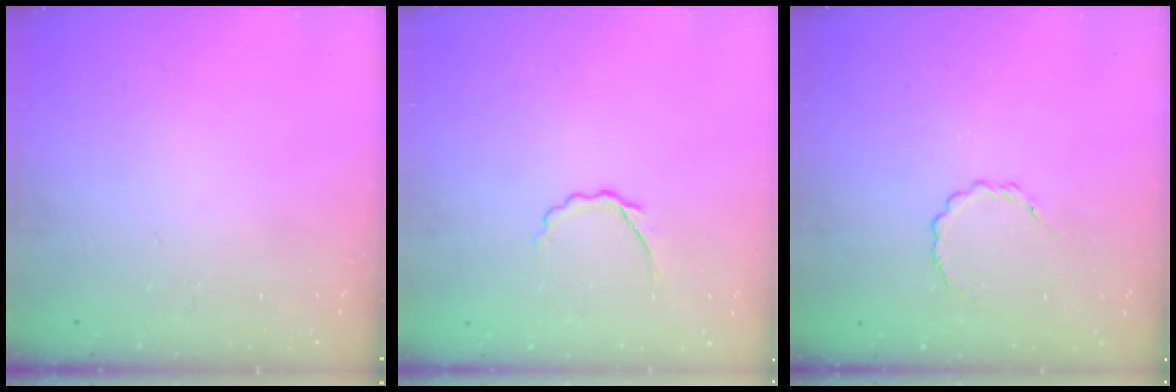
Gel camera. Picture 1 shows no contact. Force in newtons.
{"total": 2.9, "press": 2.7, "slide": 0.8}
{"total": 2.6, "press": 2.5, "slide": 0.9}